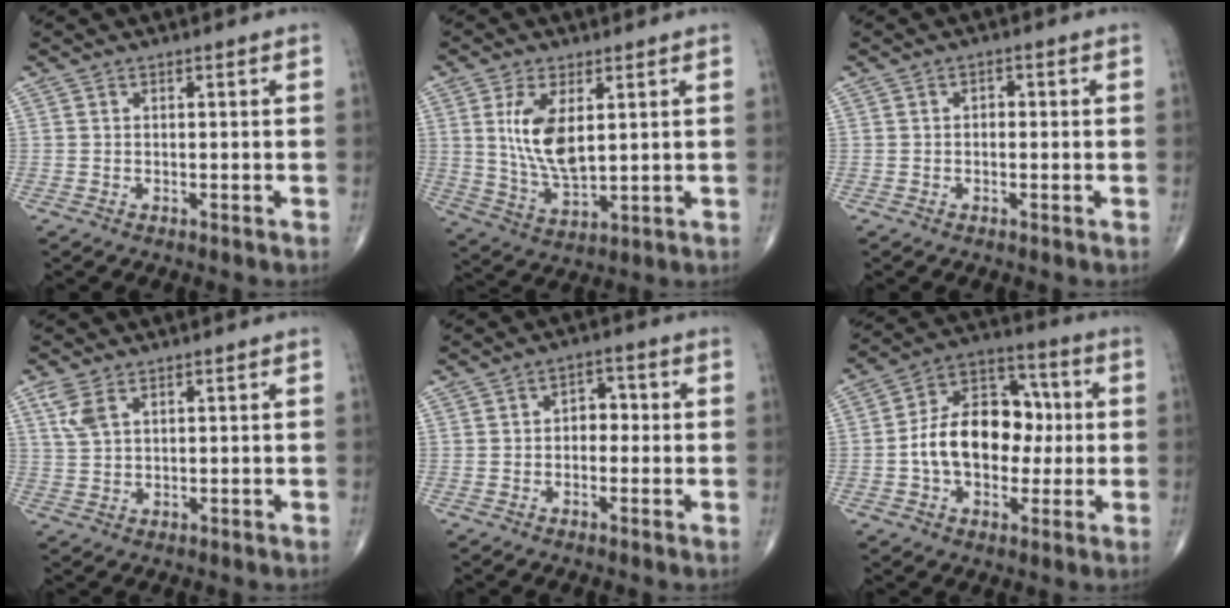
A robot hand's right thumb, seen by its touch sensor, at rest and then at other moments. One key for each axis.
{"total": 10.6, "fx": 2.7, "fy": 4.9, "fz": 9.0, "tx": -0.171, "ty": -0.022, "tz": 0.062}
{"total": 1.4, "fx": 0.1, "fy": 0.9, "fz": 1.0, "tx": -0.011, "ty": 0.005, "tz": -0.003}
{"total": 4.3, "fx": 2.3, "fy": 2.0, "fz": 3.0, "tx": -0.067, "ty": 0.003, "tz": 0.056}
{"total": 3.9, "fx": -0.1, "fy": 2.7, "fz": 2.8, "tx": -0.020, "ty": 0.017, "tz": -0.009}
{"total": 16.4, "fx": -0.6, "fy": 11.2, "fz": 11.9, "tx": -0.160, "ty": 0.039, "tz": -0.014}